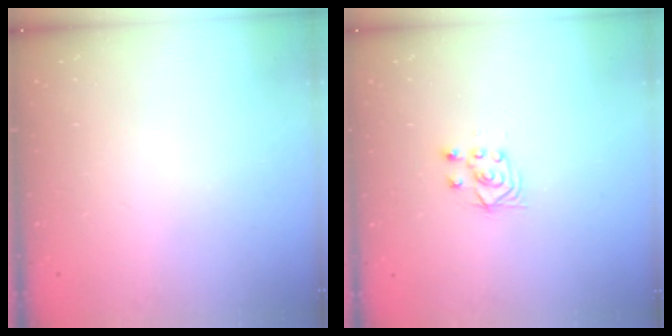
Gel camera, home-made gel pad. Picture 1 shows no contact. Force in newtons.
{"total": 3.8, "press": 3.7, "slide": 0.9}